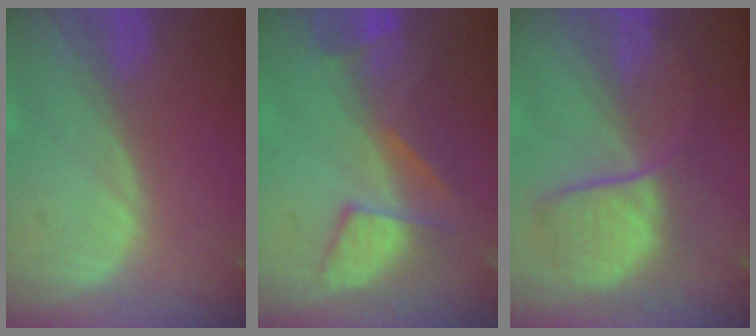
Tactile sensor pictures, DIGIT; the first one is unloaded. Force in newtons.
{"total": 8.1, "press": 7.6, "slide": 2.7}
{"total": 7.4, "press": 7.4, "slide": 0.2}